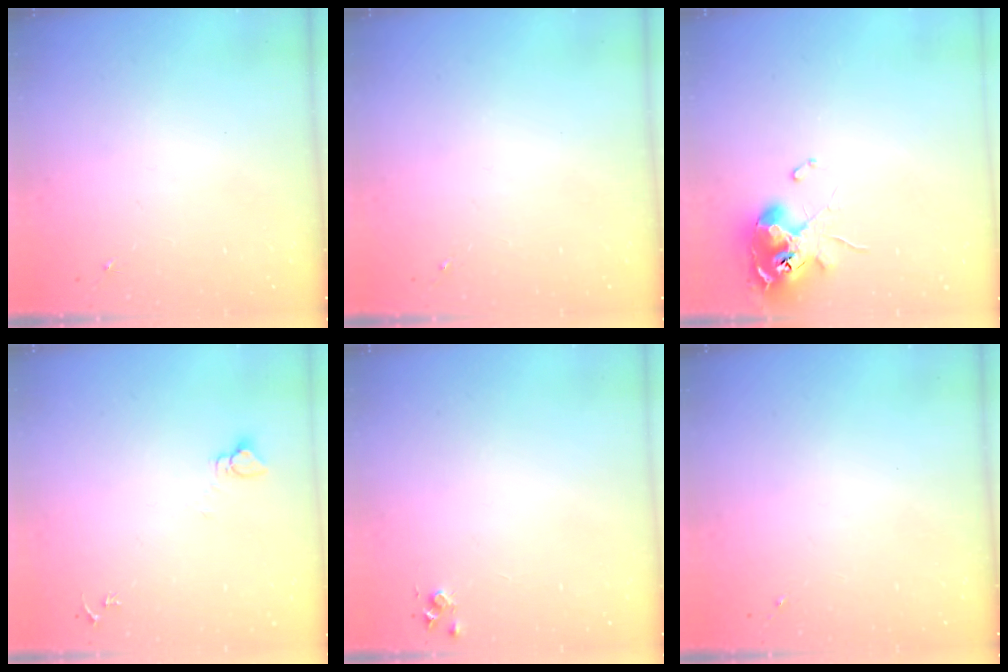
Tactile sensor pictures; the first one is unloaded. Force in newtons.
{"total": 0.0}
{"total": 11.9, "press": 11.8, "slide": 1.2}
{"total": 2.7, "press": 2.7, "slide": 0.2}
{"total": 4.4, "press": 4.4, "slide": 0.5}
{"total": 0.0}